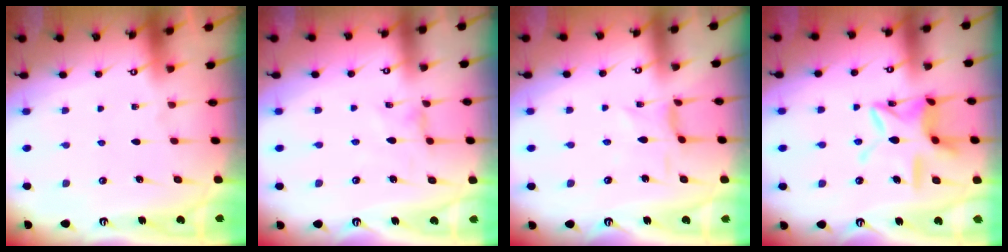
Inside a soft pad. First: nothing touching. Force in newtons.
{"total": 0.0}
{"total": 0.6, "press": 0.6, "slide": 0.2}
{"total": 13.9, "press": 13.9, "slide": 1.2}